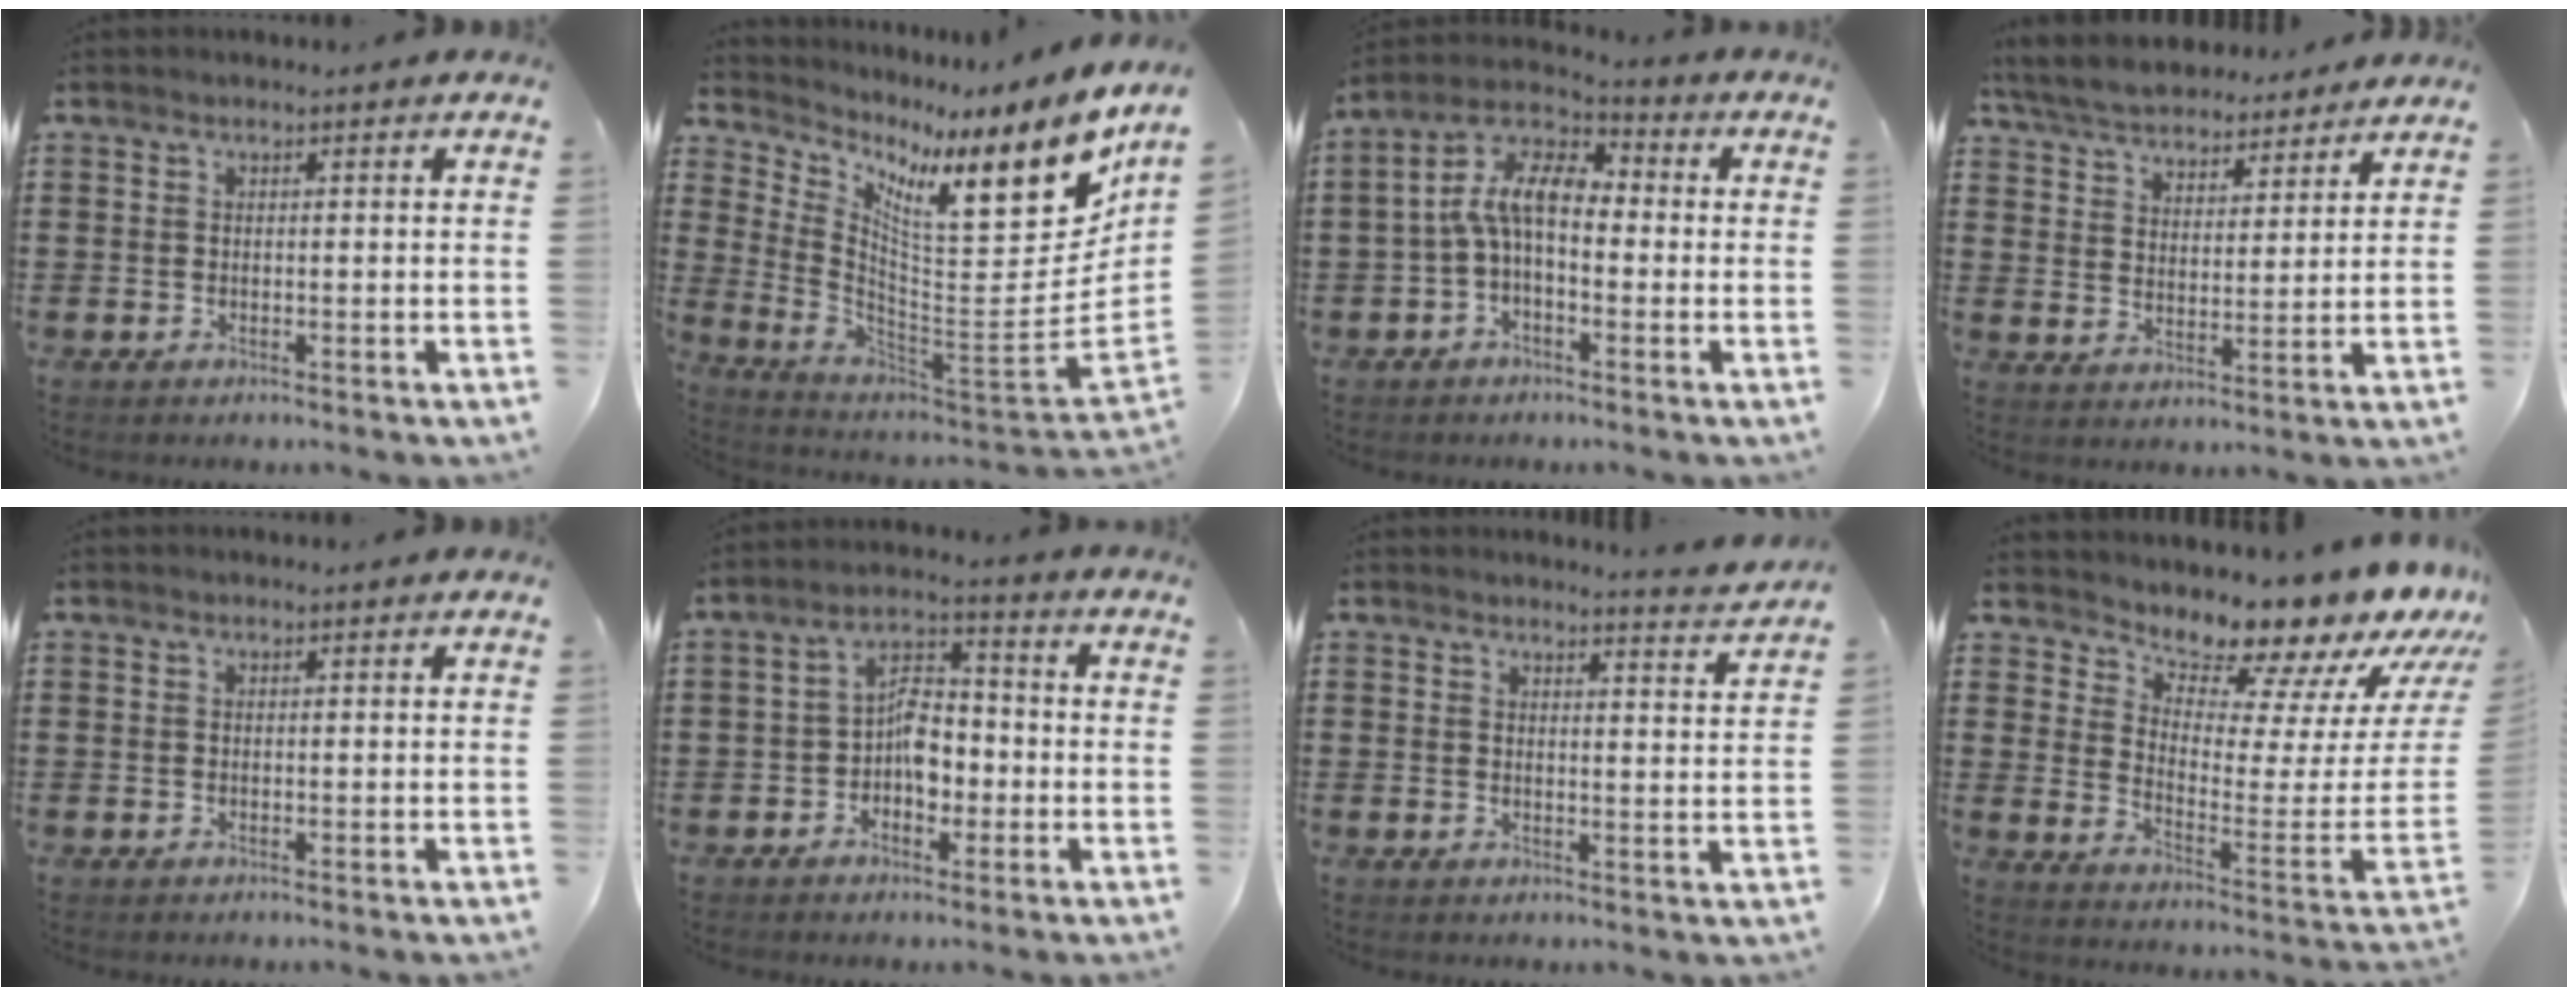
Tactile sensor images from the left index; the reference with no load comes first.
{"total": 11.6, "force": [5.5, 3.6, 9.5], "torque": [-0.164, -0.051, 0.078]}
{"total": 8.6, "force": [0.2, 4.1, 7.5], "torque": [-0.185, -0.013, -0.010]}
{"total": 5.6, "force": [5.4, 1.1, 1.0], "torque": [-0.047, -0.025, 0.096]}
{"total": 0.0}
{"total": 5.9, "force": [-1.3, 3.9, 4.3], "torque": [-0.073, 0.012, -0.027]}
{"total": 3.1, "force": [3.0, -0.5, 0.6], "torque": [-0.015, -0.018, 0.052]}
{"total": 9.8, "force": [9.3, 1.9, 2.3], "torque": [-0.049, -0.110, 0.151]}